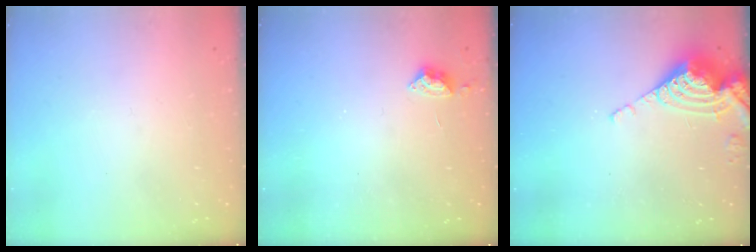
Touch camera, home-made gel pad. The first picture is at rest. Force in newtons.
{"total": 4.7, "press": 4.6, "slide": 0.7}
{"total": 9.1, "press": 9.0, "slide": 1.0}